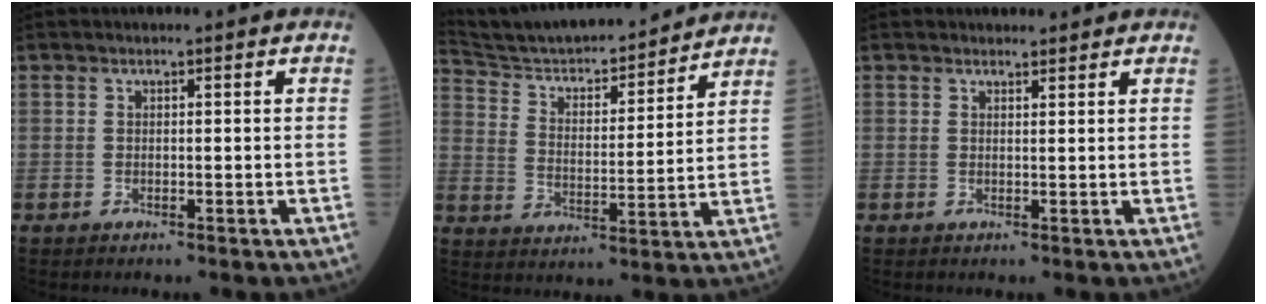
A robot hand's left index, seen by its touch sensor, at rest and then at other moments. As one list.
[{"total": 19.9, "force": [18.5, 2.6, 6.9], "torque": [-0.115, 0.008, 0.284]}, {"total": 2.2, "force": [2.2, 0.5, 0.2], "torque": [-0.009, 0.004, 0.029]}]